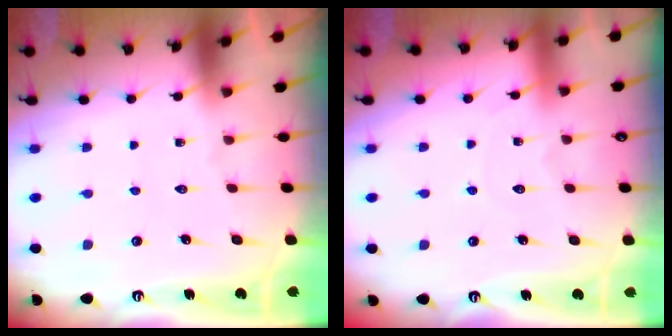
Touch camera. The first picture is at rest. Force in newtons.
{"total": 3.7, "press": 3.7, "slide": 0.4}